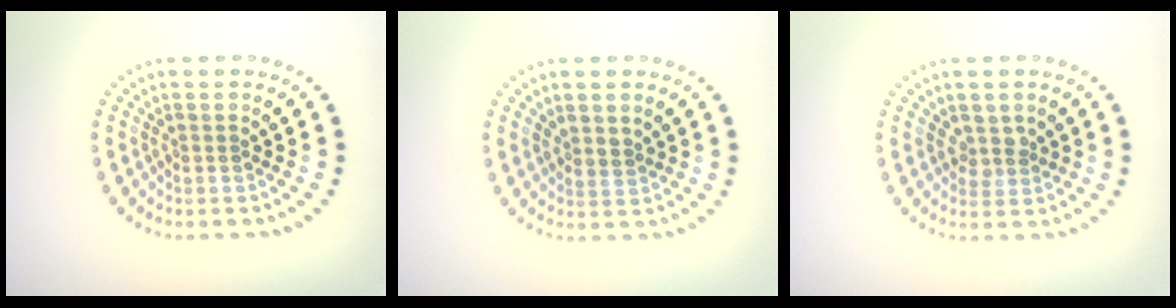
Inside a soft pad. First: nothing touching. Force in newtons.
{"total": 1.1, "press": 0.7, "slide": 0.8}
{"total": 1.4, "press": 1.1, "slide": 0.9}